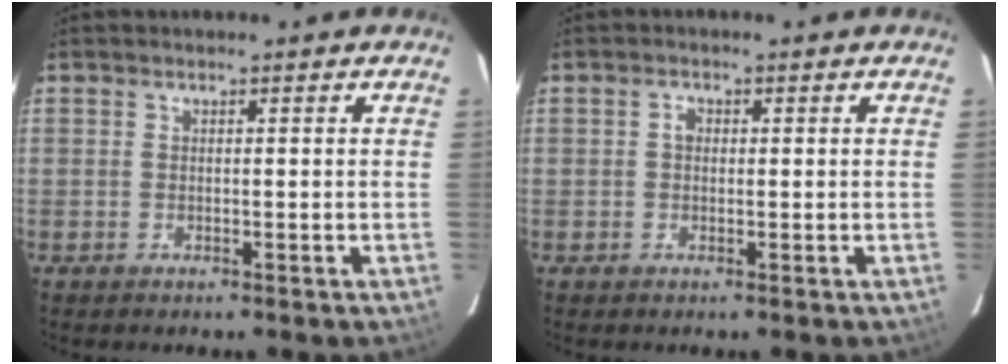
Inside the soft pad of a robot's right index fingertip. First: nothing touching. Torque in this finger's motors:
{"motor_torque": [0.12, -0.06, 0.05, 0.03]}